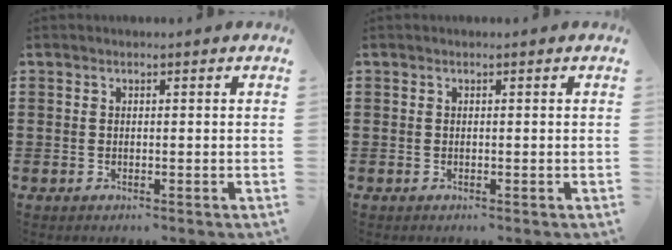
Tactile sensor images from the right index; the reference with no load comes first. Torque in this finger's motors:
{"motor_torque": [0.00, 0.00, 0.00, 0.00]}